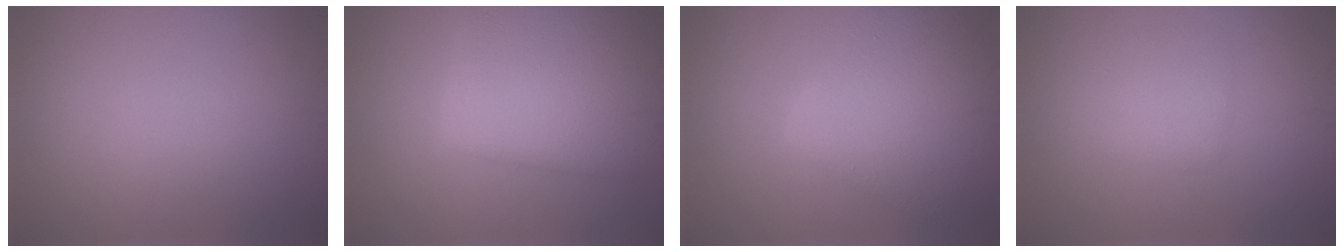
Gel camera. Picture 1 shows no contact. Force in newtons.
{"total": 9.6, "press": 9.6, "slide": 0.3}
{"total": 7.4, "press": 7.4, "slide": 0.3}
{"total": 2.3, "press": 2.3, "slide": 0.1}